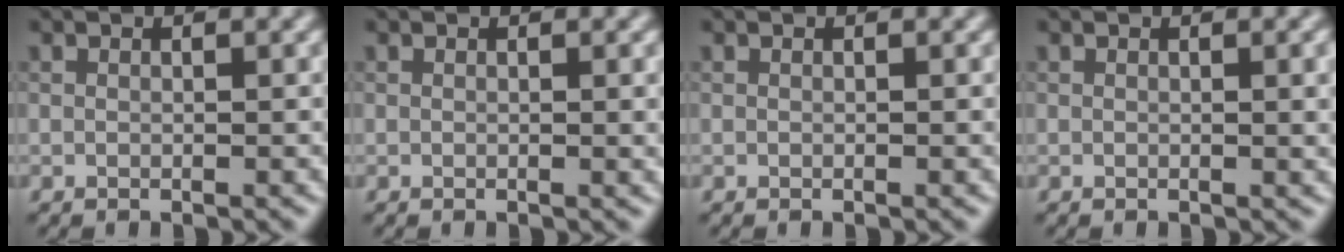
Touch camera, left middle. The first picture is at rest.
{"total": 1.1, "force": [0.1, 0.4, 1.0], "torque": [-0.007, 0.004, 0.001]}
{"total": 0.0}
{"total": 2.3, "force": [0.4, 0.8, 2.2], "torque": [-0.018, 0.008, 0.007]}